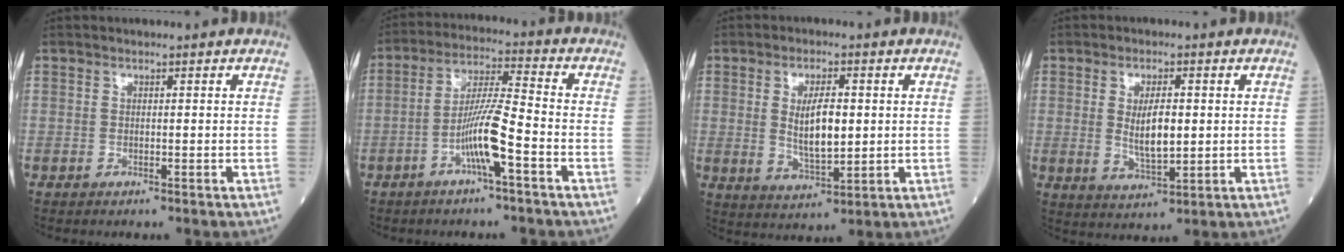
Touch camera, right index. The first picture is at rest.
{"total": 8.4, "force": [-3.5, 0.0, 7.6], "torque": [-0.150, 0.009, -0.067]}
{"total": 7.2, "force": [0.8, 2.5, 6.7], "torque": [-0.126, -0.004, 0.020]}
{"total": 6.1, "force": [0.5, 2.0, 5.8], "torque": [-0.107, -0.006, 0.015]}